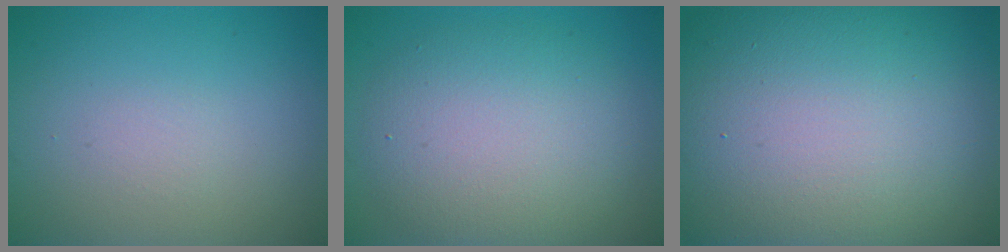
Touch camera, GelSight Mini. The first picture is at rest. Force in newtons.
{"total": 6.8, "press": 6.8, "slide": 0.3}
{"total": 22.3, "press": 22.3, "slide": 1.1}